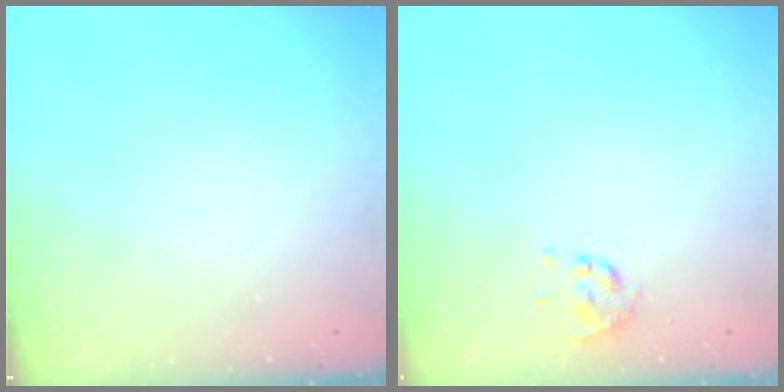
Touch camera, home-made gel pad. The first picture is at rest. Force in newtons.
{"total": 0.6, "press": 0.5, "slide": 0.1}